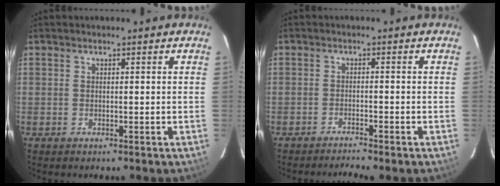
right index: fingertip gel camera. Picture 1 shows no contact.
{"total": 3.1, "force": [-2.9, -0.3, 1.0], "torque": [-0.024, -0.007, -0.050]}